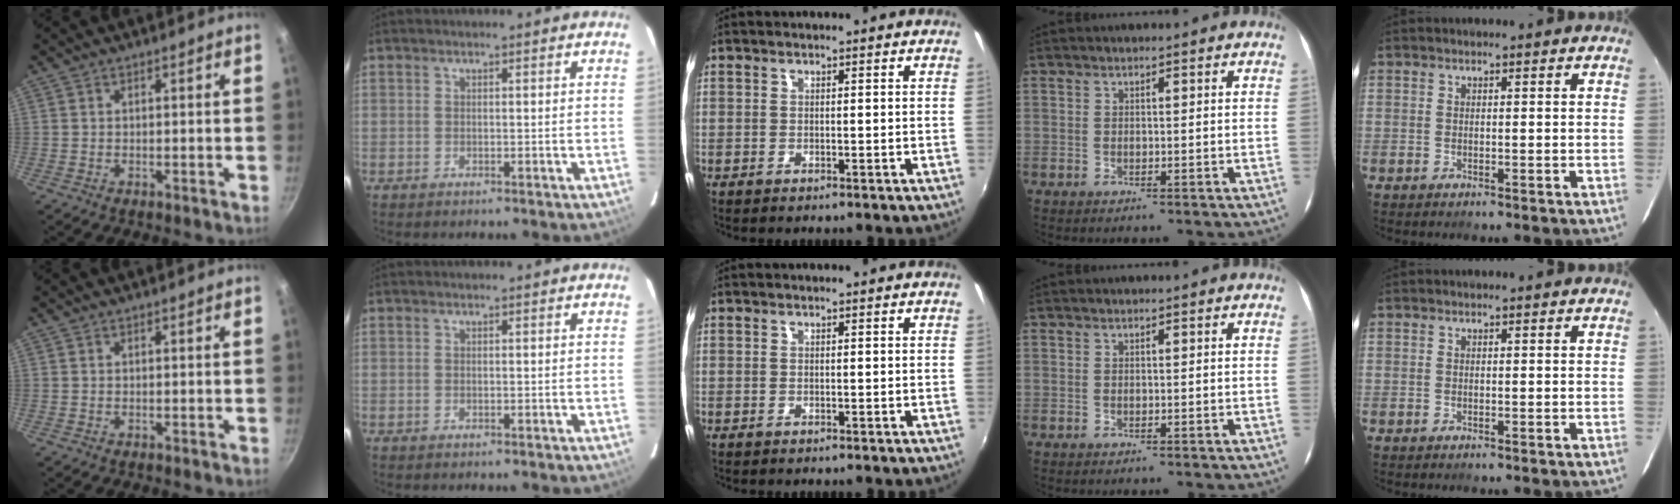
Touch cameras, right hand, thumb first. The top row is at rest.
{}